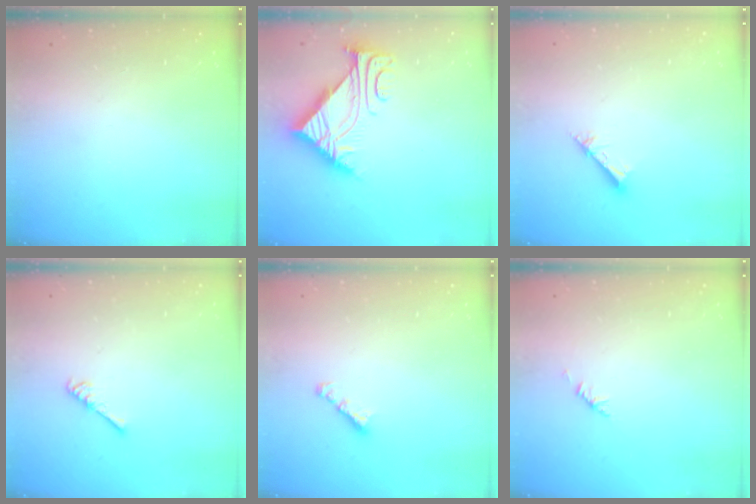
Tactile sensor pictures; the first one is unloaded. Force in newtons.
{"total": 6.6, "press": 6.6, "slide": 0.8}
{"total": 2.6, "press": 2.6, "slide": 0.2}
{"total": 2.6, "press": 2.6, "slide": 0.5}
{"total": 2.2, "press": 2.1, "slide": 0.6}
{"total": 1.9, "press": 1.8, "slide": 0.6}